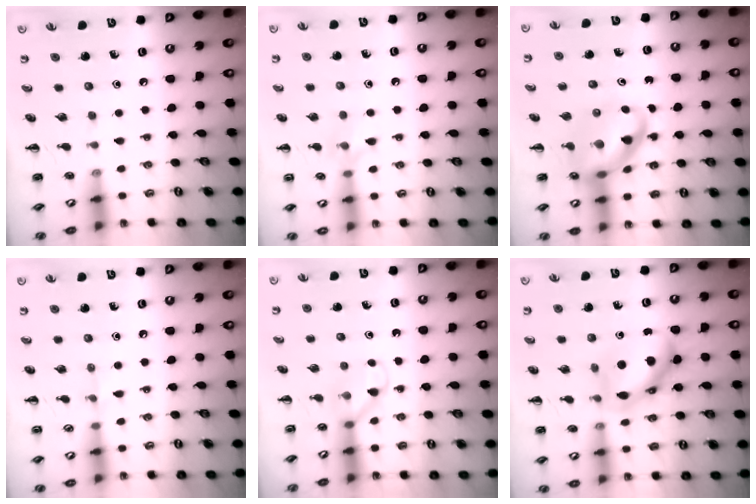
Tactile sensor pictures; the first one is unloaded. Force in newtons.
{"total": 7.0, "press": 6.9, "slide": 1.3}
{"total": 12.5, "press": 11.9, "slide": 3.5}
{"total": 4.5, "press": 4.3, "slide": 1.4}
{"total": 5.0, "press": 4.7, "slide": 1.7}
{"total": 10.7, "press": 10.6, "slide": 0.7}